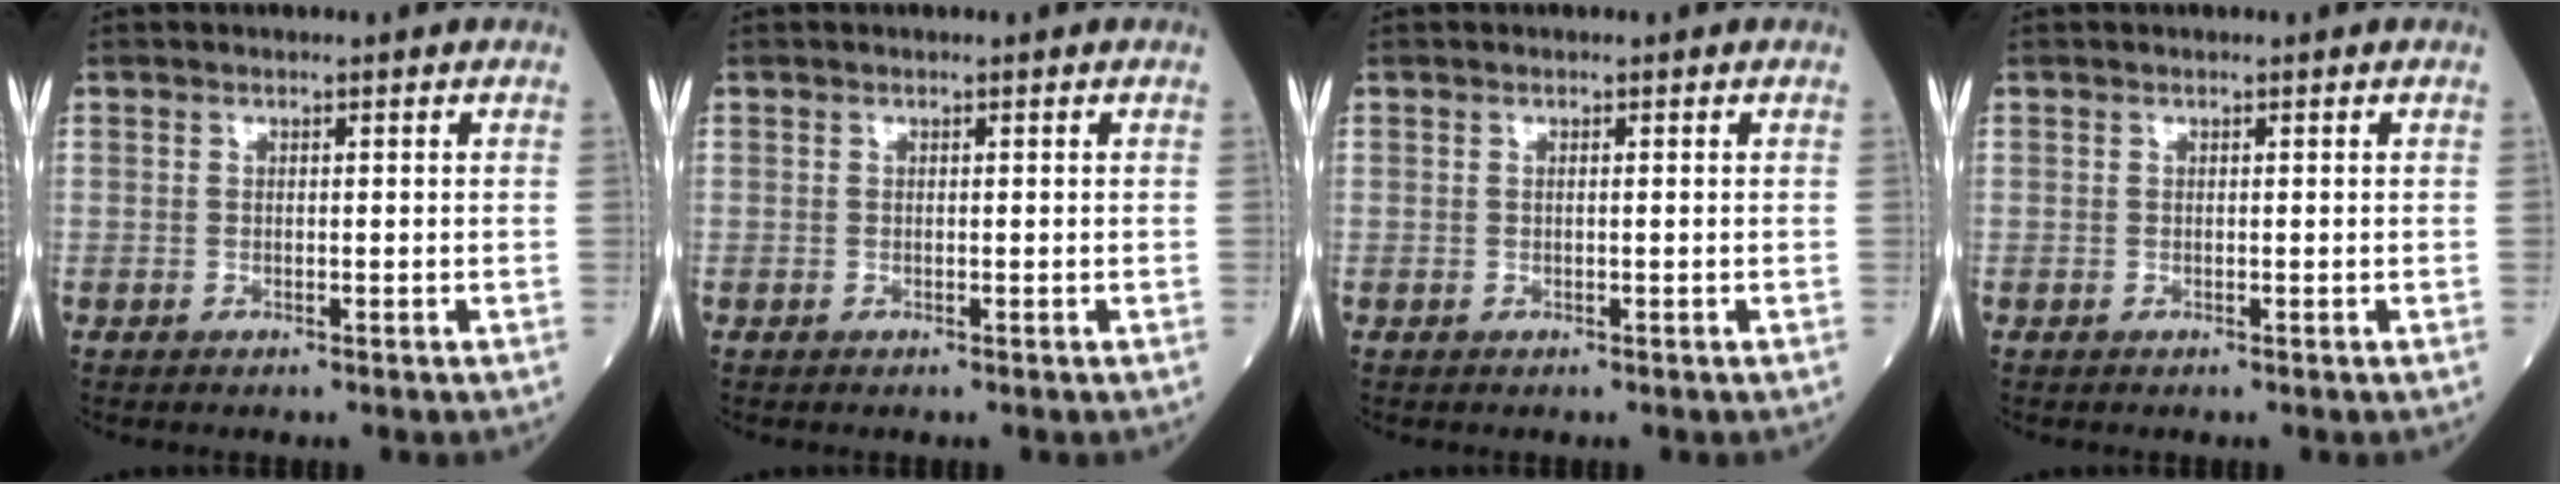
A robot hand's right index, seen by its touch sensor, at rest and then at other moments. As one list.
[{"total": 0.0}, {"total": 0.0}, {"total": 0.0}]